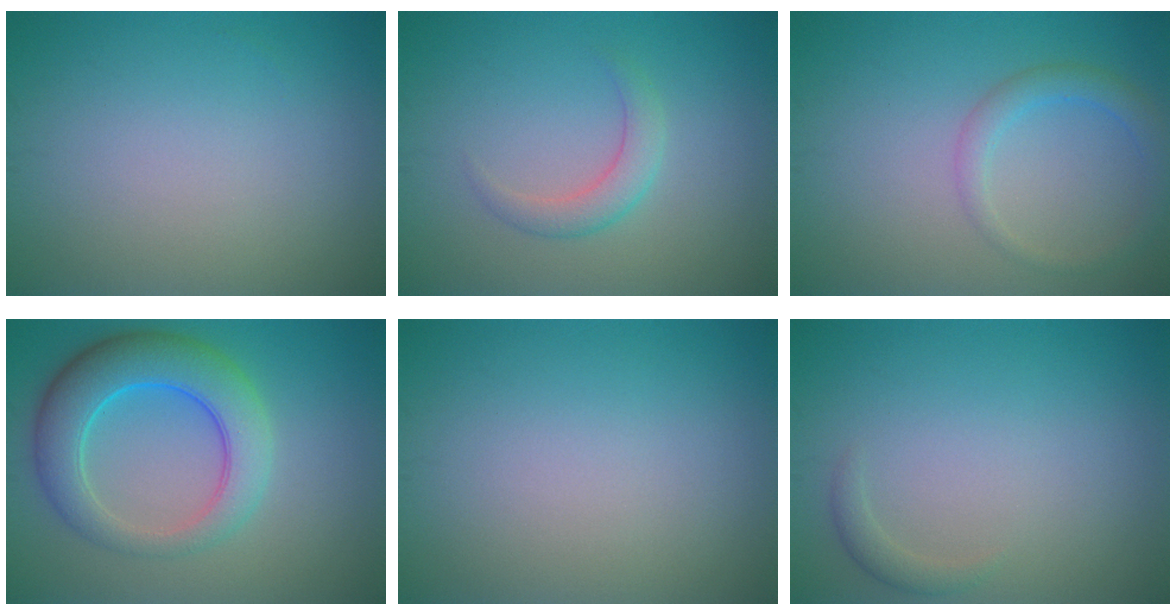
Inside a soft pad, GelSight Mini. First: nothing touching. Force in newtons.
{"total": 2.2, "press": 2.2, "slide": 0.0}
{"total": 2.3, "press": 2.3, "slide": 0.1}
{"total": 6.9, "press": 6.9, "slide": 0.3}
{"total": 0.0}
{"total": 1.1, "press": 1.1, "slide": 0.0}